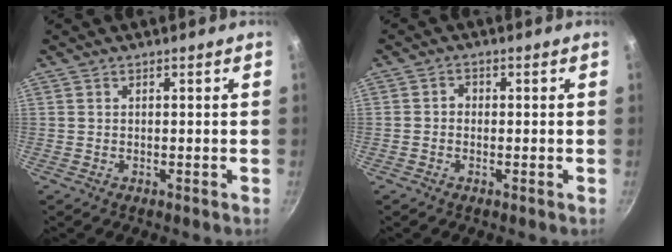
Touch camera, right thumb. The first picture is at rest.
{"total": 1.5, "force": [-0.4, 1.2, 0.7], "torque": [-0.010, 0.008, -0.012]}